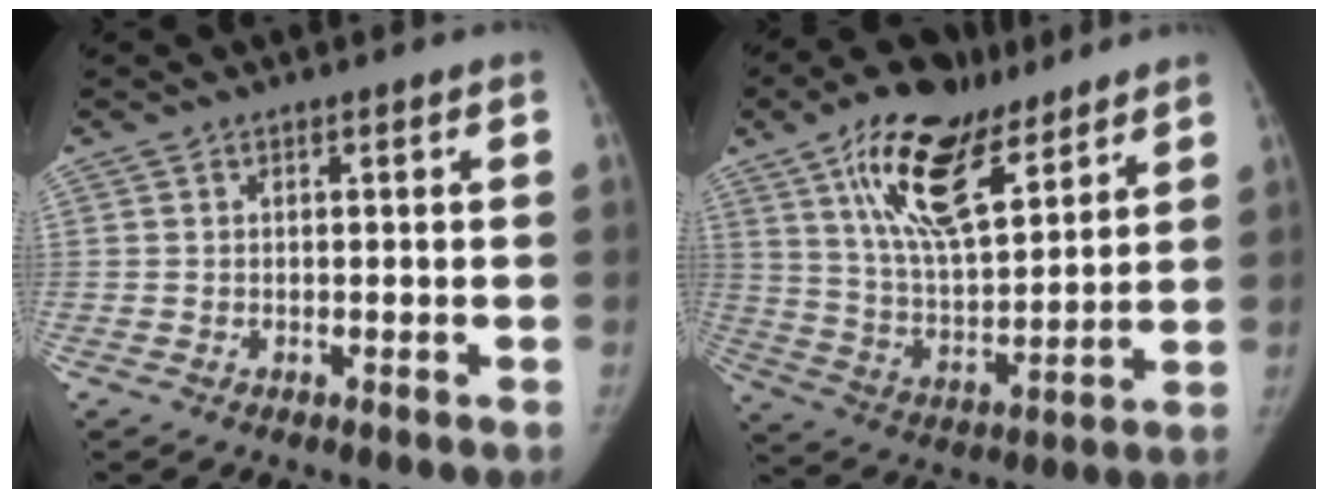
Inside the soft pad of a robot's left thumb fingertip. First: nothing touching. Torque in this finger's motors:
{"motor_torque": [1.19, 1.19, 1.56, -1.21, 0.13]}